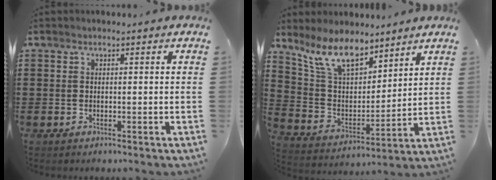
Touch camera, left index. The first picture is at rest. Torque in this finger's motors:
{"motor_torque": [1.02, 0.57, 0.33, 0.12]}